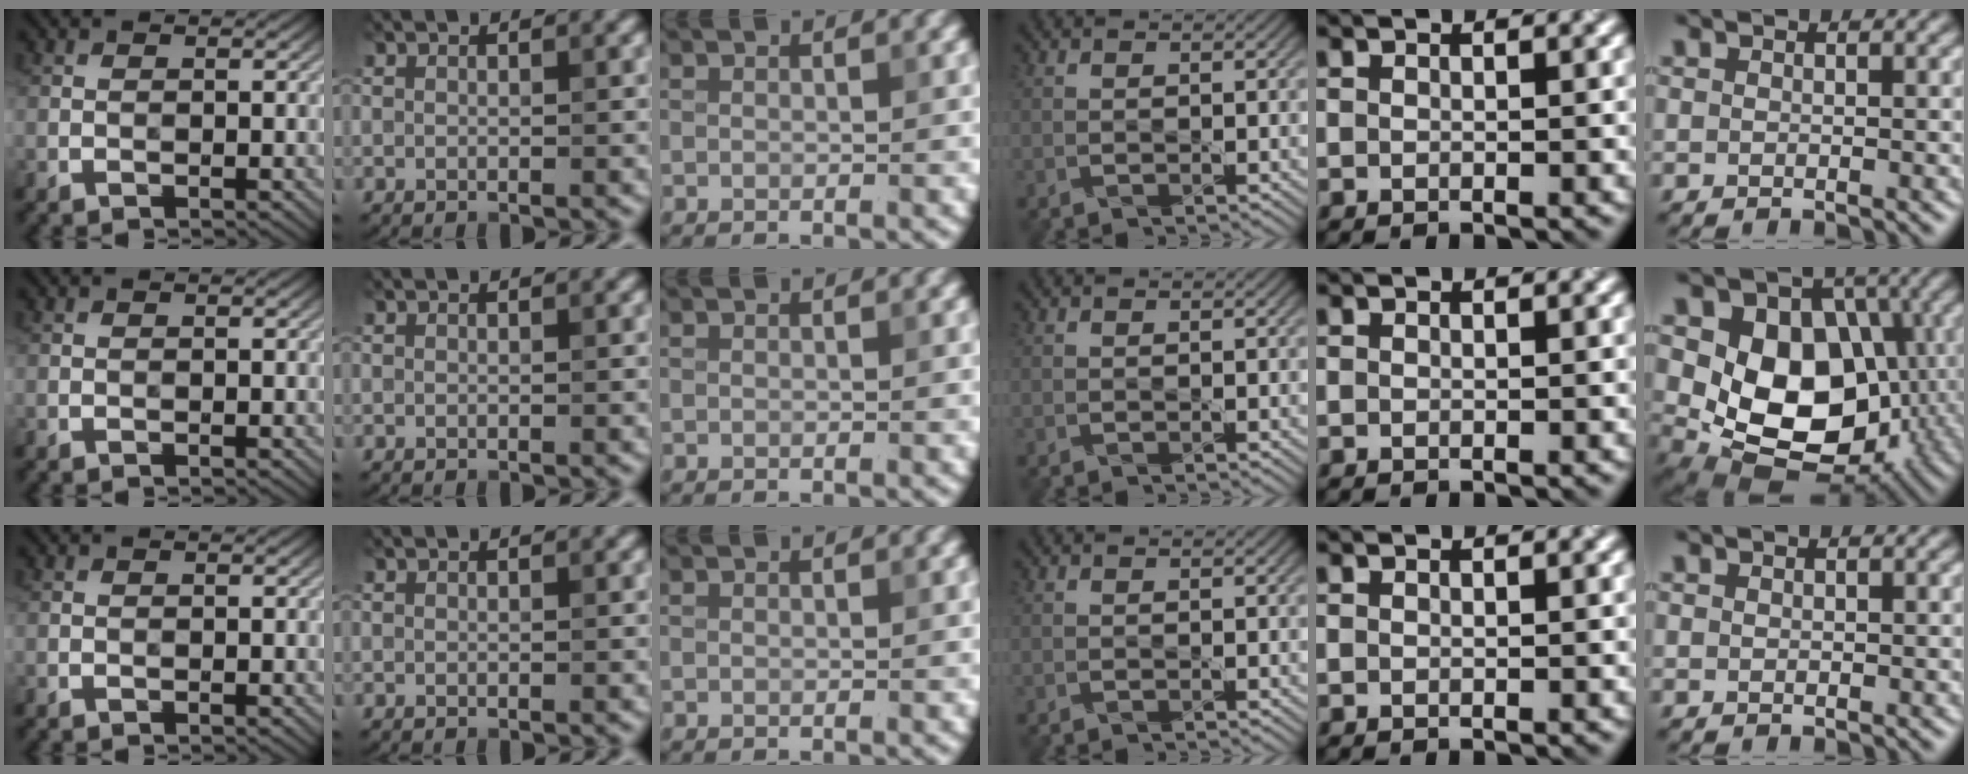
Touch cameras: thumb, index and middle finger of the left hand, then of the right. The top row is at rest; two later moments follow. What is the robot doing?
{"motion": "pour", "object": "pitcher"}